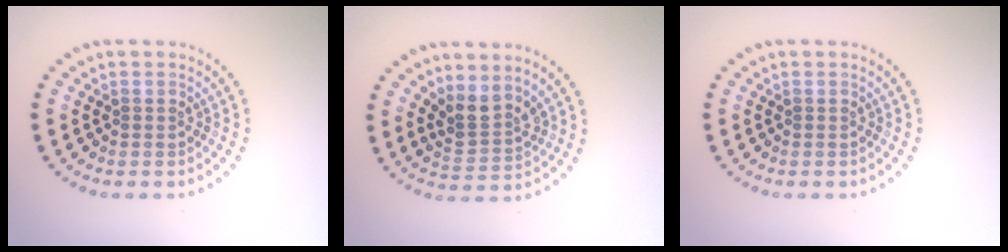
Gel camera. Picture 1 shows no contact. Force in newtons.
{"total": 2.8, "press": 2.1, "slide": 1.8}
{"total": 0.0}